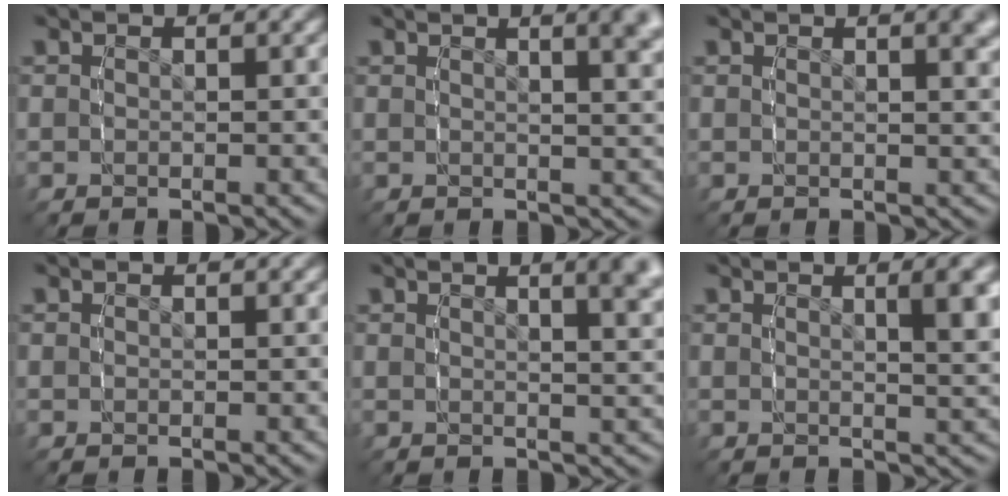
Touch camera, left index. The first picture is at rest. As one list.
[{"total": 4.4, "force": [2.3, 0.8, 3.6], "torque": [-0.036, 0.008, 0.035]}, {"total": 1.8, "force": [0.9, -0.2, 1.5], "torque": [-0.016, -0.001, 0.017]}, {"total": 0.0}, {"total": 5.4, "force": [2.7, 1.2, 4.5], "torque": [-0.042, 0.010, 0.040]}, {"total": 3.1, "force": [1.1, 0.0, 2.8], "torque": [-0.036, -0.004, 0.023]}]